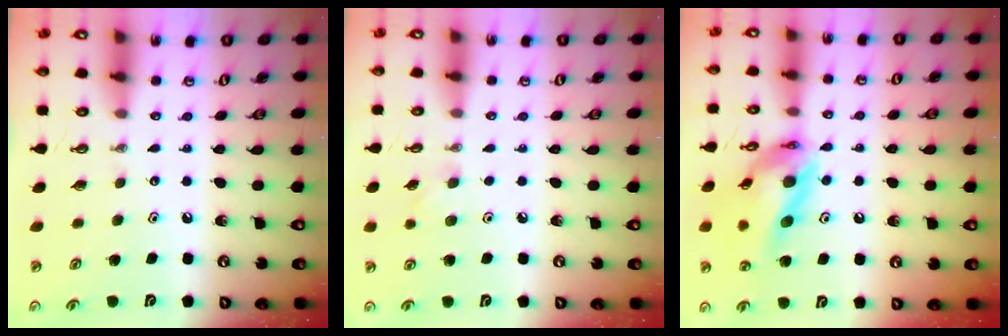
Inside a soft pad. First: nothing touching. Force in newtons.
{"total": 5.9, "press": 5.3, "slide": 2.6}
{"total": 16.2, "press": 16.1, "slide": 1.8}